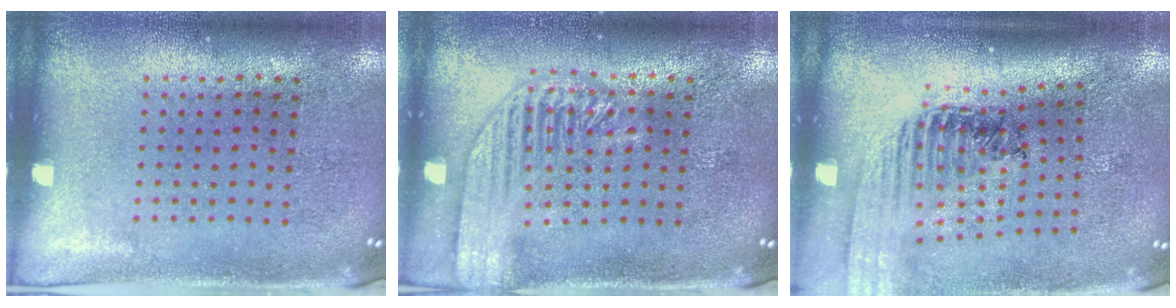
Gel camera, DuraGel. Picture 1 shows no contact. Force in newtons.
{"total": 1.9, "press": 1.9, "slide": 0.2}
{"total": 1.5, "press": 1.5, "slide": 0.2}